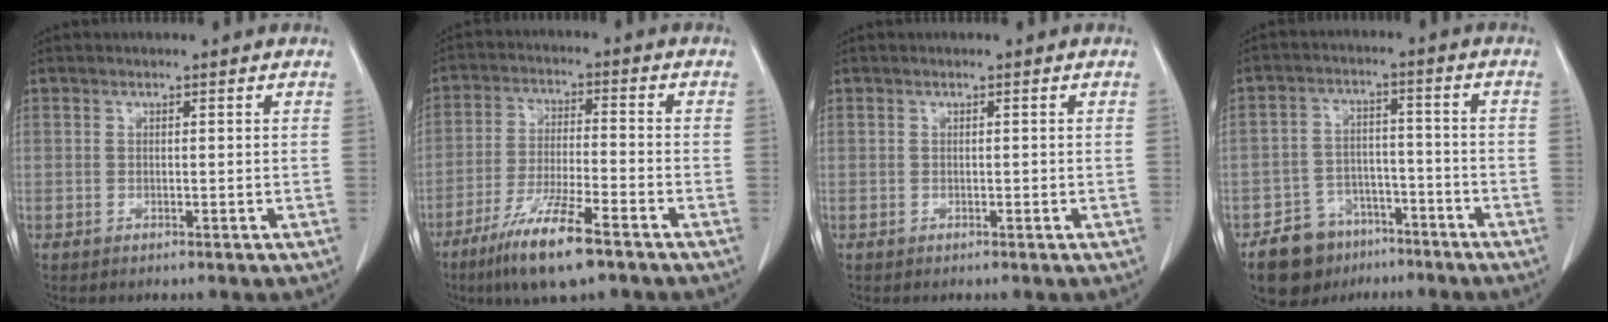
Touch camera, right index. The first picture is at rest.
{"total": 11.0, "force": [-7.1, 1.0, 8.4], "torque": [-0.165, -0.027, -0.127]}
{"total": 0.0}
{"total": 8.5, "force": [-6.0, 5.8, 1.9], "torque": [-0.030, 0.017, -0.094]}